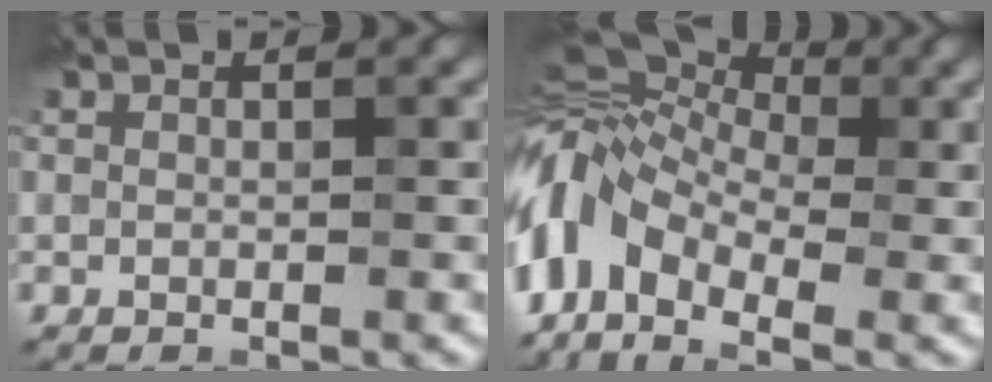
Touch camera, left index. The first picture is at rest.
{"total": 7.6, "force": [-2.6, 5.0, 5.0], "torque": [-0.102, 0.001, -0.075]}